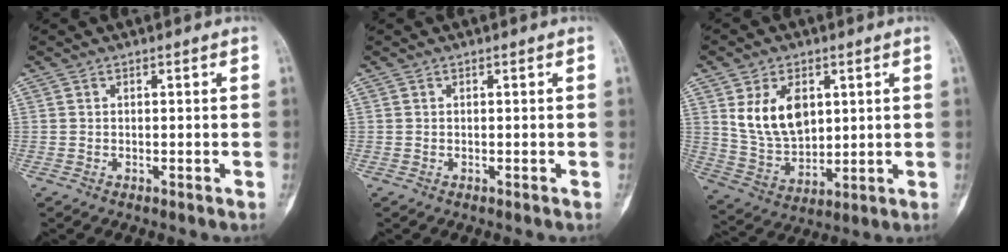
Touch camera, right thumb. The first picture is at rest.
{"total": 0.0}
{"total": 12.0, "force": [3.7, 7.8, 8.3], "torque": [-0.130, -0.019, 0.085]}